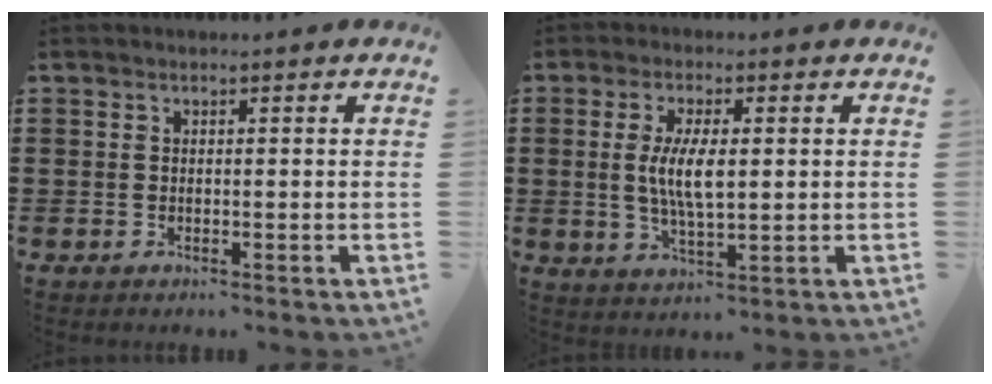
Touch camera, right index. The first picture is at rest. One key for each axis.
{"total": 6.6, "fx": 0.4, "fy": 2.1, "fz": 6.2, "tx": -0.134, "ty": 0.000, "tz": 0.001}